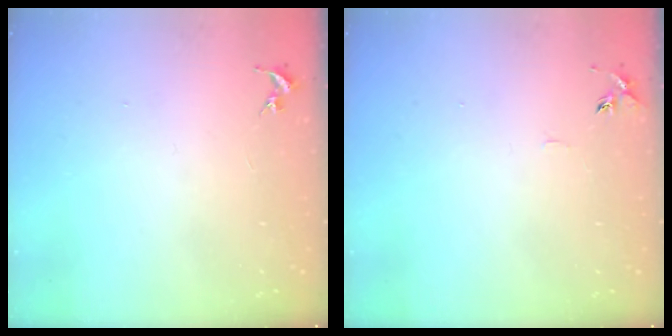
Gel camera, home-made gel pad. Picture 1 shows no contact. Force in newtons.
{"total": 4.6, "press": 4.5, "slide": 0.4}